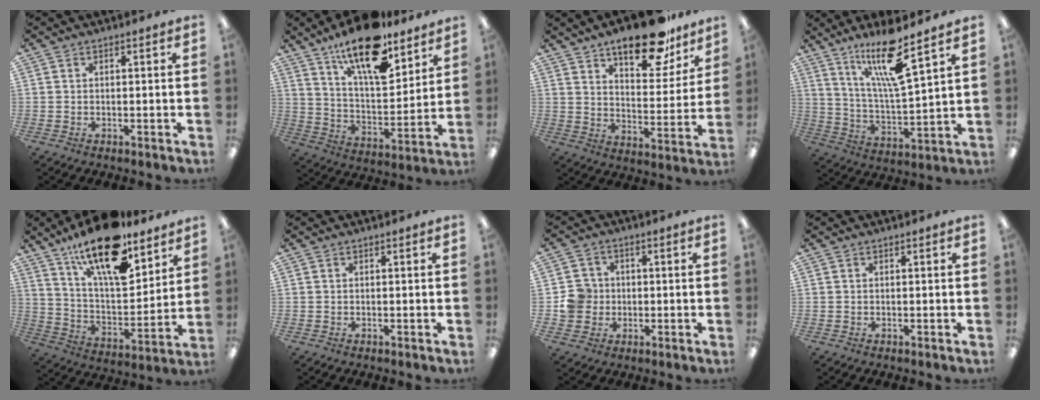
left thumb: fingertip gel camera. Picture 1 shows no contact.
{"total": 18.5, "force": [13.2, 6.6, 11.1], "torque": [-0.190, -0.073, 0.223]}
{"total": 18.5, "force": [13.4, 7.3, 10.5], "torque": [-0.141, -0.077, 0.221]}
{"total": 15.2, "force": [10.9, 2.2, 10.4], "torque": [-0.196, -0.057, 0.177]}
{"total": 21.2, "force": [14.9, 7.6, 13.0], "torque": [-0.226, -0.085, 0.254]}
{"total": 0.0}
{"total": 6.6, "force": [-0.2, 6.4, 1.6], "torque": [-0.017, 0.011, -0.002]}
{"total": 0.0}